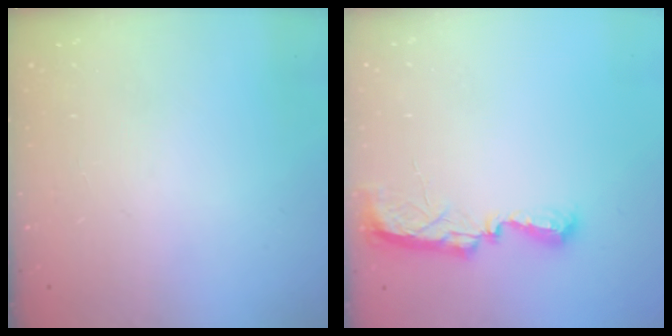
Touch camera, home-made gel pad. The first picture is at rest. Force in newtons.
{"total": 8.0, "press": 7.9, "slide": 1.1}